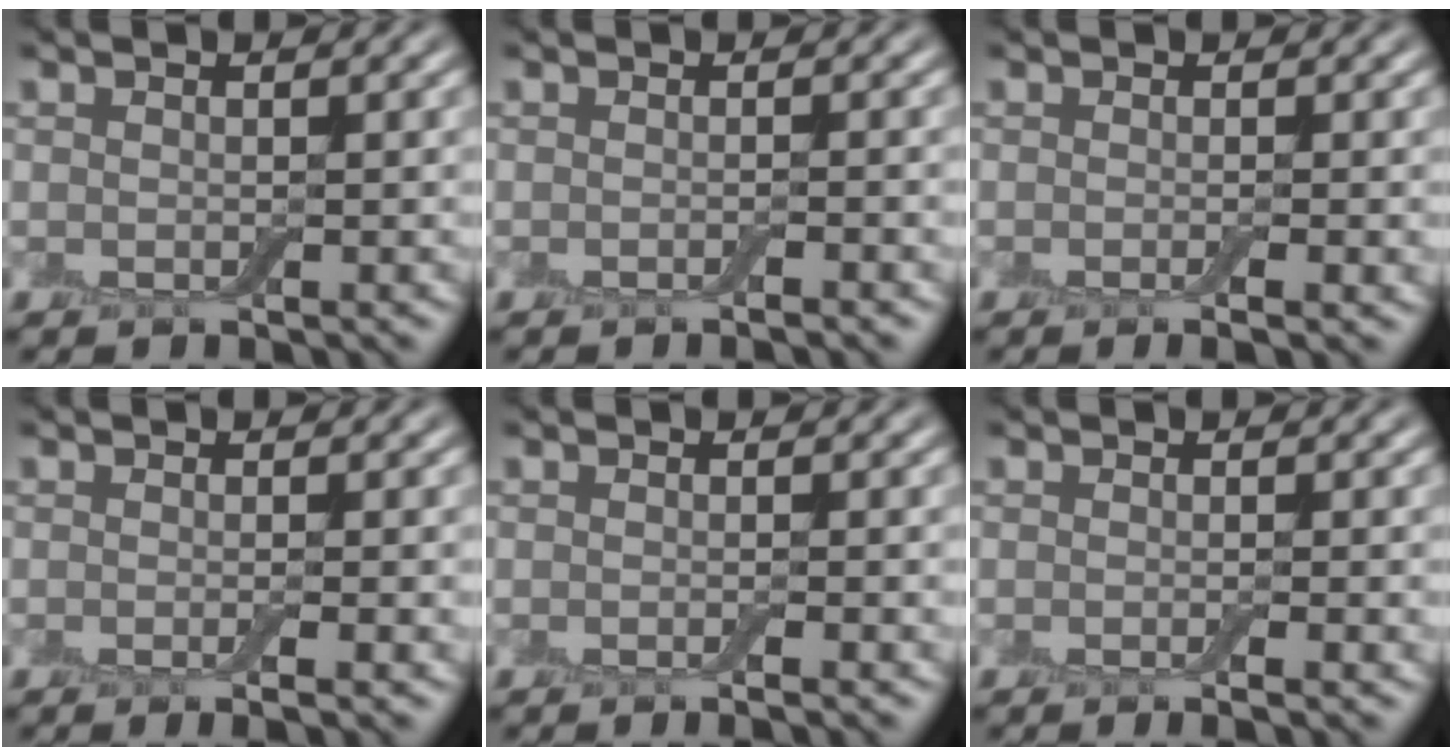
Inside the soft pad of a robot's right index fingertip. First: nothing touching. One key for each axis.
{"total": 1.1, "fx": -0.6, "fy": 0.1, "fz": 1.0, "tx": -0.011, "ty": -0.002, "tz": -0.010}
{"total": 2.1, "fx": -0.5, "fy": 0.5, "fz": 2.0, "tx": -0.023, "ty": -0.004, "tz": -0.009}
{"total": 2.2, "fx": -0.5, "fy": 0.5, "fz": 2.1, "tx": -0.024, "ty": -0.005, "tz": -0.007}
{"total": 1.5, "fx": -0.5, "fy": 0.3, "fz": 1.4, "tx": -0.016, "ty": -0.004, "tz": -0.008}
{"total": 2.0, "fx": -0.5, "fy": 0.5, "fz": 1.9, "tx": -0.021, "ty": -0.004, "tz": -0.007}